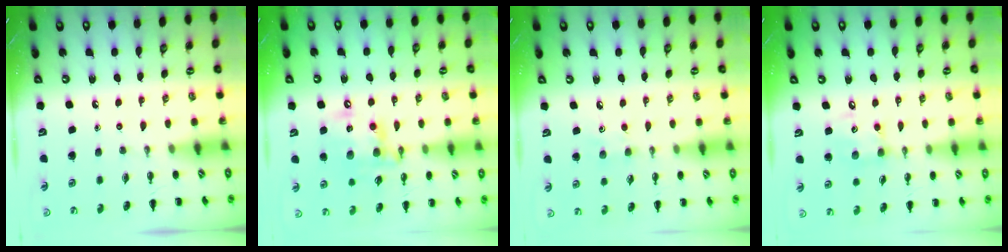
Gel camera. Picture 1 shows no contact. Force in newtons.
{"total": 14.2, "press": 13.9, "slide": 3.0}
{"total": 4.3, "press": 4.1, "slide": 1.2}
{"total": 6.8, "press": 6.8, "slide": 0.6}